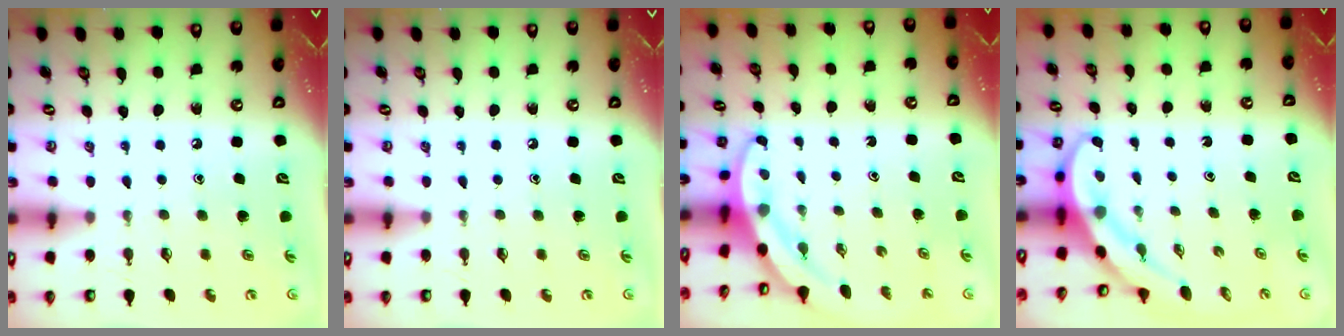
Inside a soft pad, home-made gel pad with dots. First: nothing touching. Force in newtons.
{"total": 0.0}
{"total": 3.3, "press": 3.3, "slide": 0.1}
{"total": 3.8, "press": 3.8, "slide": 0.7}